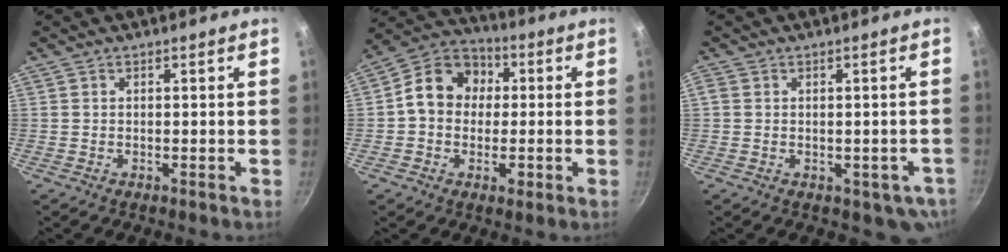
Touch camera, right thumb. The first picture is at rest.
{"total": 12.8, "force": [0.6, 10.6, 7.1], "torque": [-0.082, 0.023, -0.005]}
{"total": 5.9, "force": [-1.1, 4.6, 3.6], "torque": [-0.031, 0.015, 0.000]}